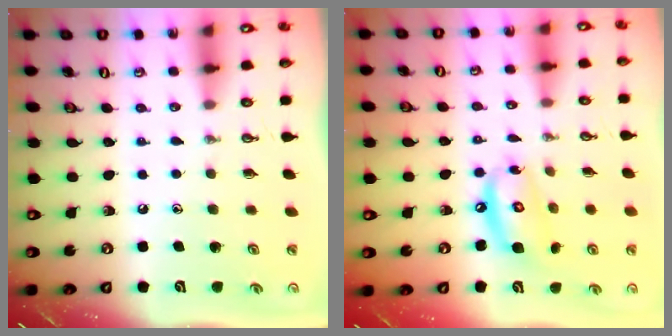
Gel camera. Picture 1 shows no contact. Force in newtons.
{"total": 11.7, "press": 11.6, "slide": 1.1}